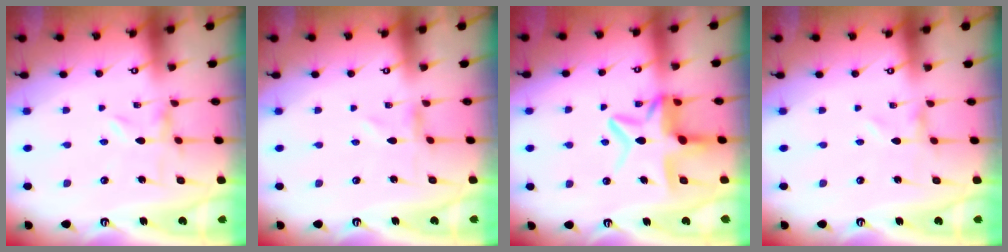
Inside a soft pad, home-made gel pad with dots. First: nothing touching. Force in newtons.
{"total": 0.0}
{"total": 11.8, "press": 11.7, "slide": 1.2}
{"total": 0.0}